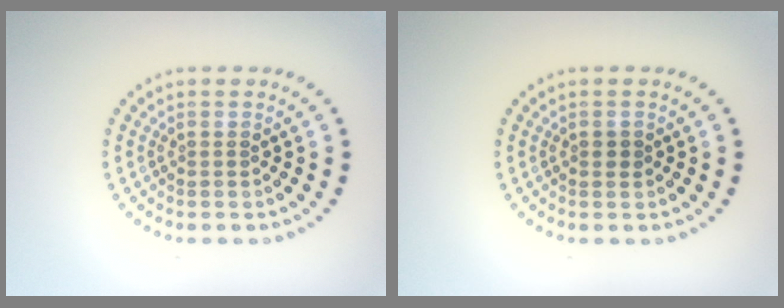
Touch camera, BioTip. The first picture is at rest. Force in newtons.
{"total": 0.8, "press": 0.8, "slide": 0.1}